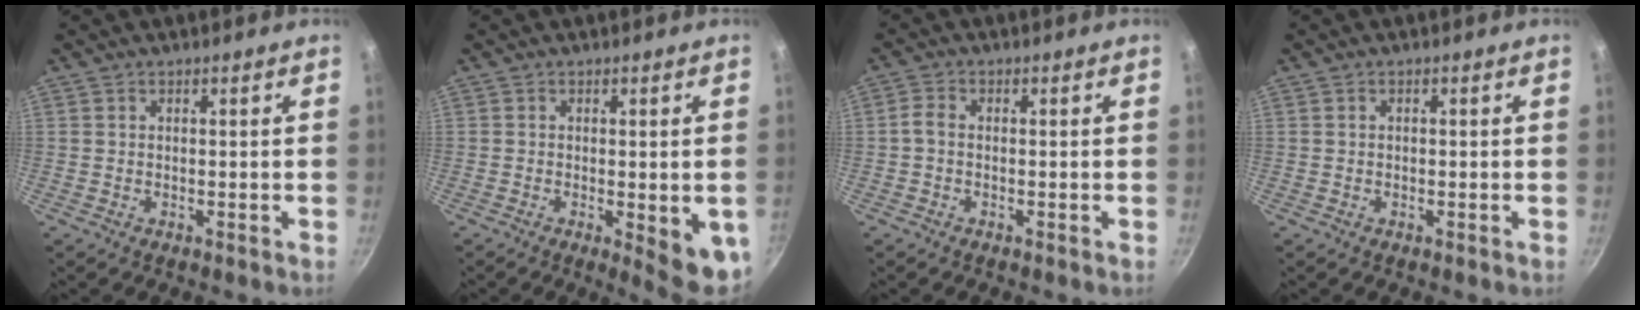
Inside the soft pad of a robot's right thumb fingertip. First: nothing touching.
{"total": 8.7, "force": [-2.7, 2.6, 7.8], "torque": [-0.090, -0.014, -0.030]}
{"total": 2.2, "force": [-0.4, 1.3, 1.7], "torque": [-0.035, 0.005, -0.014]}
{"total": 0.0}